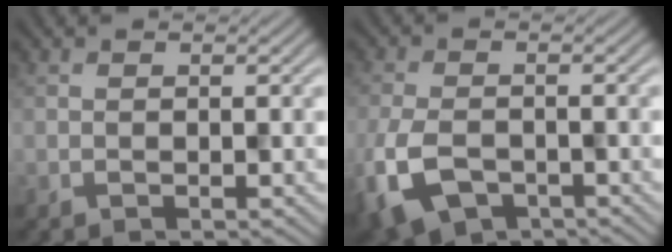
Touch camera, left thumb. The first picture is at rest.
{"total": 7.8, "force": [-4.0, 4.3, 5.2], "torque": [-0.130, -0.019, -0.078]}